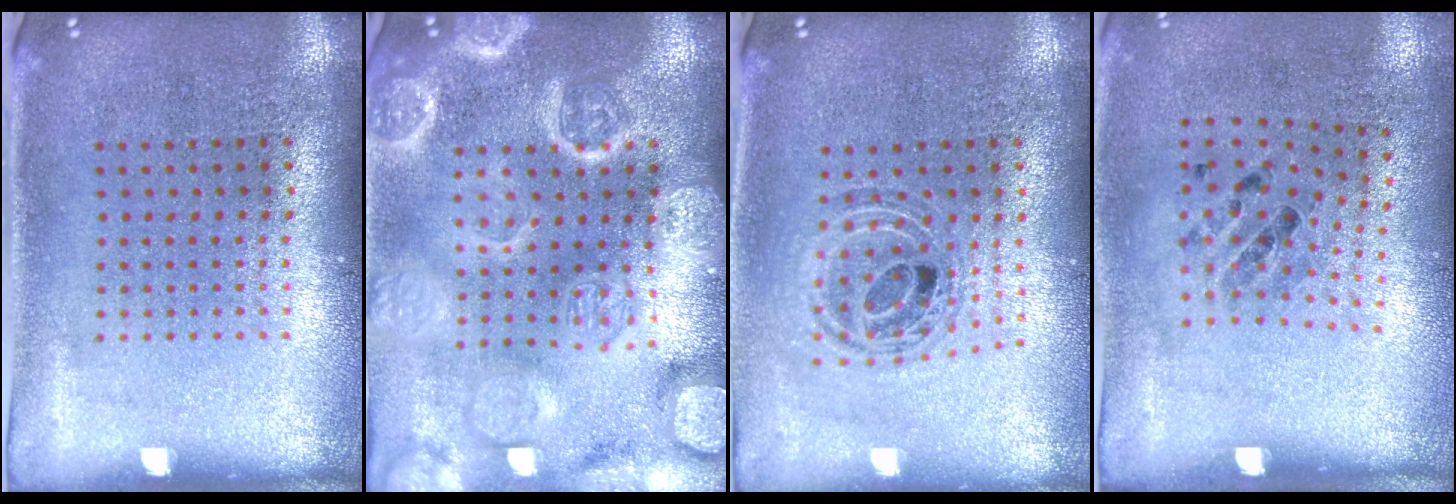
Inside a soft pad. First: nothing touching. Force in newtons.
{"total": 5.8, "press": 5.8, "slide": 0.7}
{"total": 0.8, "press": 0.8, "slide": 0.2}
{"total": 1.1, "press": 0.7, "slide": 0.8}